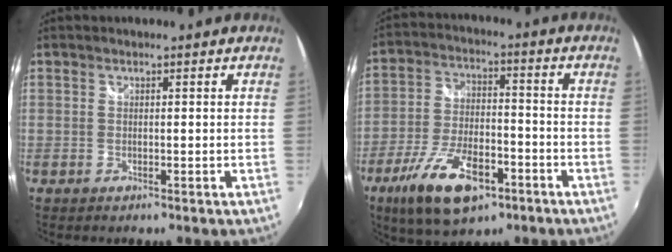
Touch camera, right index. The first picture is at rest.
{"total": 15.8, "force": [-8.8, 6.9, 11.2], "torque": [-0.233, -0.023, -0.152]}